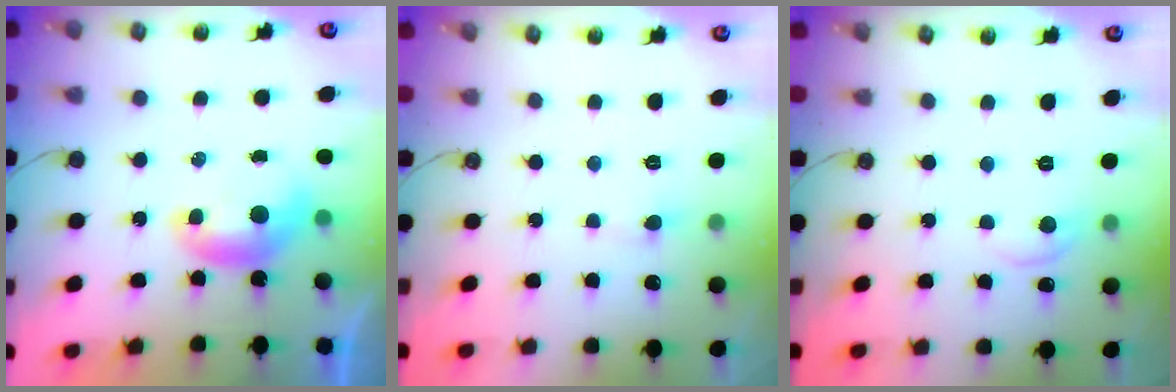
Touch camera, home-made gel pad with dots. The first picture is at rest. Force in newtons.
{"total": 0.7, "press": 0.5, "slide": 0.5}
{"total": 0.8, "press": 0.5, "slide": 0.6}